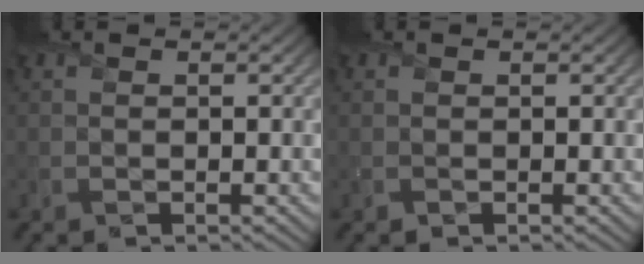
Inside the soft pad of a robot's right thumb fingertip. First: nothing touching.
{"total": 0.0}